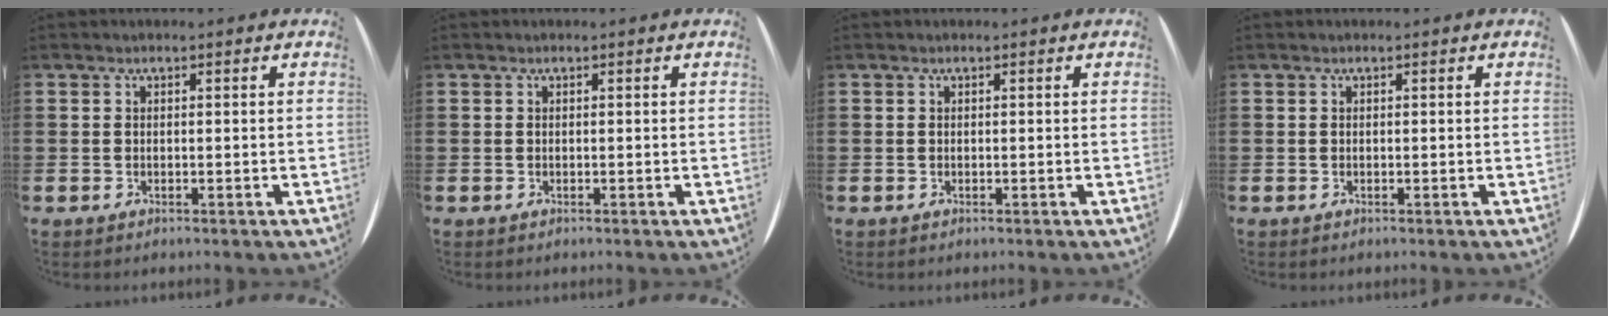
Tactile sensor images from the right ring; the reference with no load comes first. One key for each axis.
{"total": 0.0}
{"total": 0.0}
{"total": 0.0}